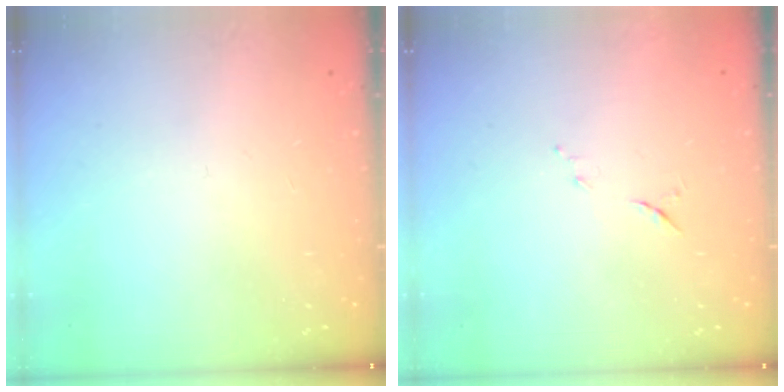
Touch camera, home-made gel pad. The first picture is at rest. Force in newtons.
{"total": 5.5, "press": 5.4, "slide": 1.1}